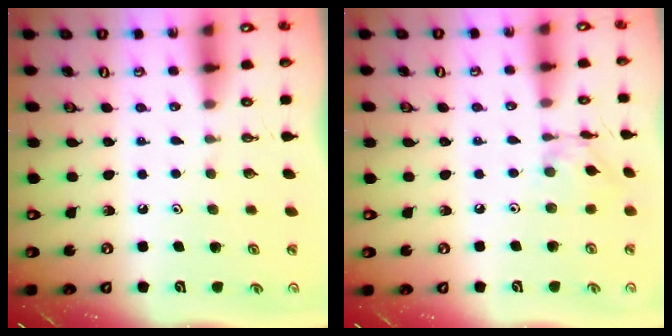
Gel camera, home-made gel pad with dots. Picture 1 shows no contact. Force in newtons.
{"total": 4.6, "press": 4.5, "slide": 0.2}